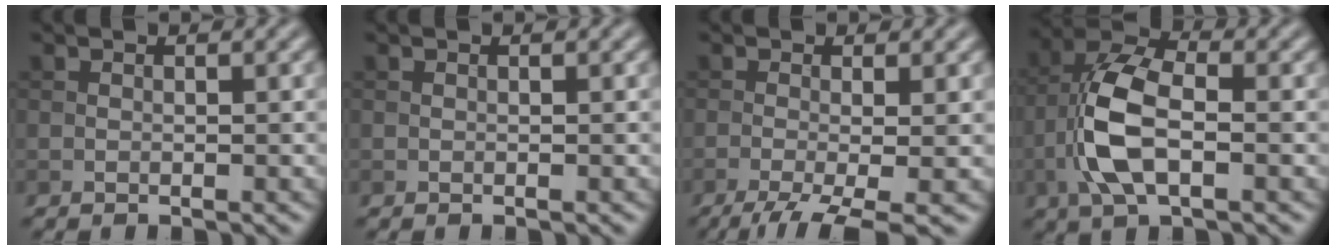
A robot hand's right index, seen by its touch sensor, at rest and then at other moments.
{"total": 0.0}
{"total": 6.3, "force": [-3.1, 1.7, 5.2], "torque": [-0.084, -0.011, -0.053]}
{"total": 7.4, "force": [-1.7, 3.5, 6.3], "torque": [-0.135, 0.010, -0.037]}